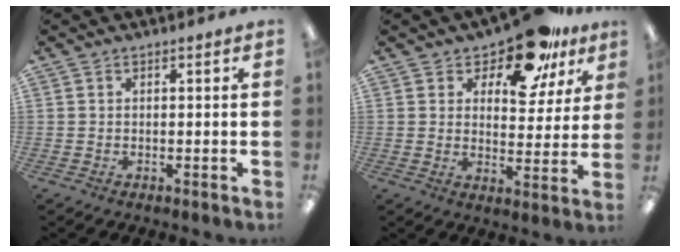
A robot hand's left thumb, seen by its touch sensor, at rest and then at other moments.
{"total": 15.4, "force": [11.2, 6.8, 8.1], "torque": [-0.132, -0.060, 0.195]}